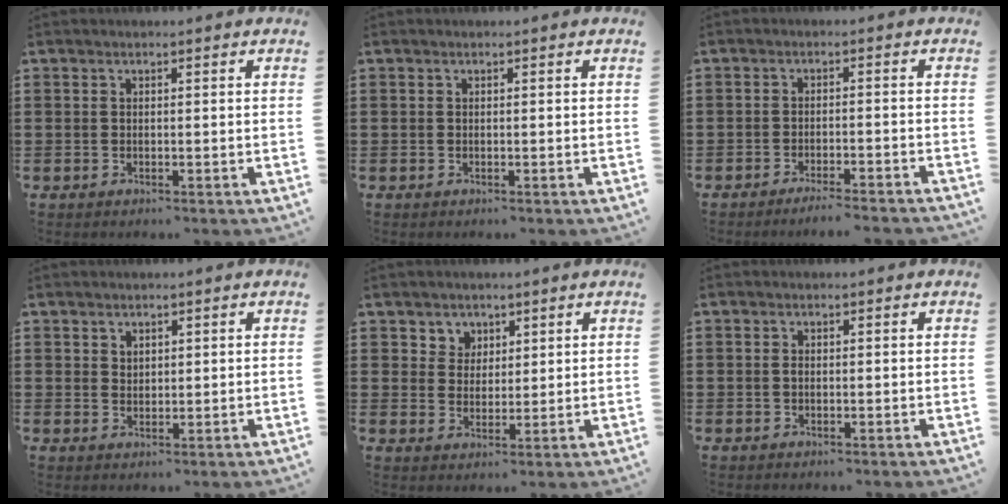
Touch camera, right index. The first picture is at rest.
{"total": 0.0}
{"total": 2.7, "force": [-2.5, -0.4, 0.9], "torque": [-0.015, 0.000, -0.051]}
{"total": 1.6, "force": [1.3, 1.0, 0.3], "torque": [-0.007, 0.004, 0.025]}
{"total": 3.6, "force": [2.0, 2.9, -0.1], "torque": [-0.016, 0.010, 0.036]}
{"total": 0.7, "force": [-0.1, 0.4, 0.5], "torque": [-0.012, -0.001, -0.001]}